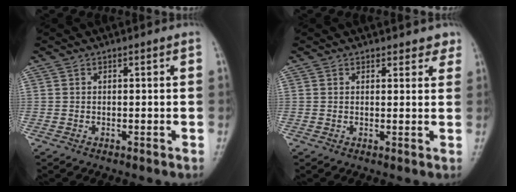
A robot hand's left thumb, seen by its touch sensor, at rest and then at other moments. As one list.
[{"total": 2.6, "force": [2.3, 1.3, 0.5], "torque": [0.023, -0.011, 0.018]}]